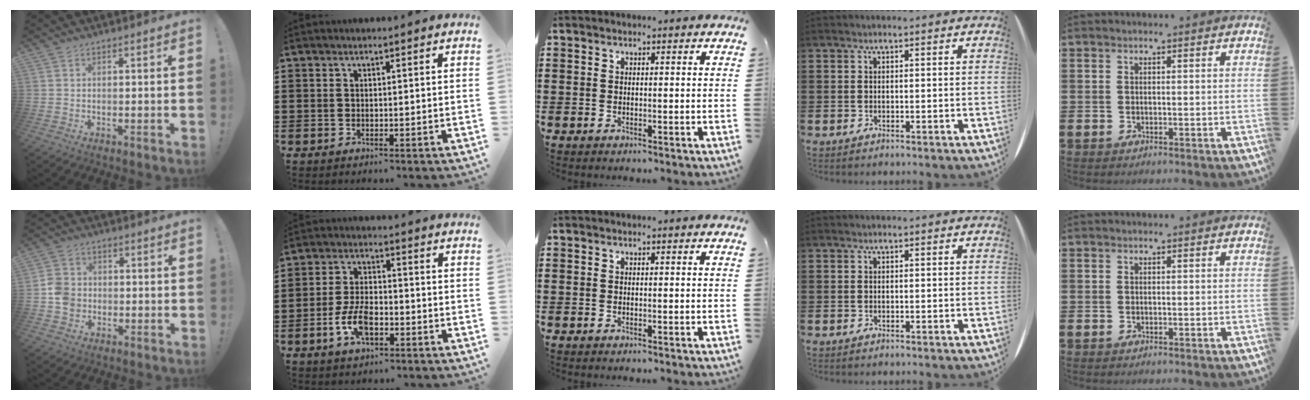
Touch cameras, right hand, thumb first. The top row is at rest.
{"thumb": {"total": 6.5, "force": [-1.4, 5.8, 2.6], "torque": [-0.045, 0.017, -0.024]}, "index": {"total": 6.5, "force": [-2.6, 3.2, 5.0], "torque": [-0.119, -0.003, -0.052]}}